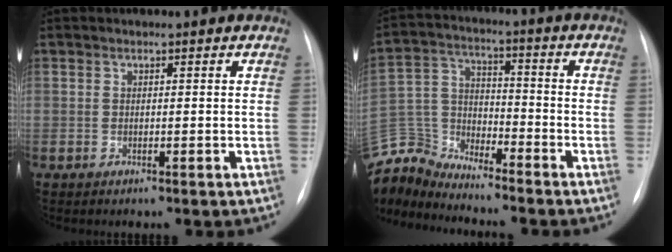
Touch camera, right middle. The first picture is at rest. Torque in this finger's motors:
{"motor_torque": [0.95, -1.18, 0.52, 0.01]}